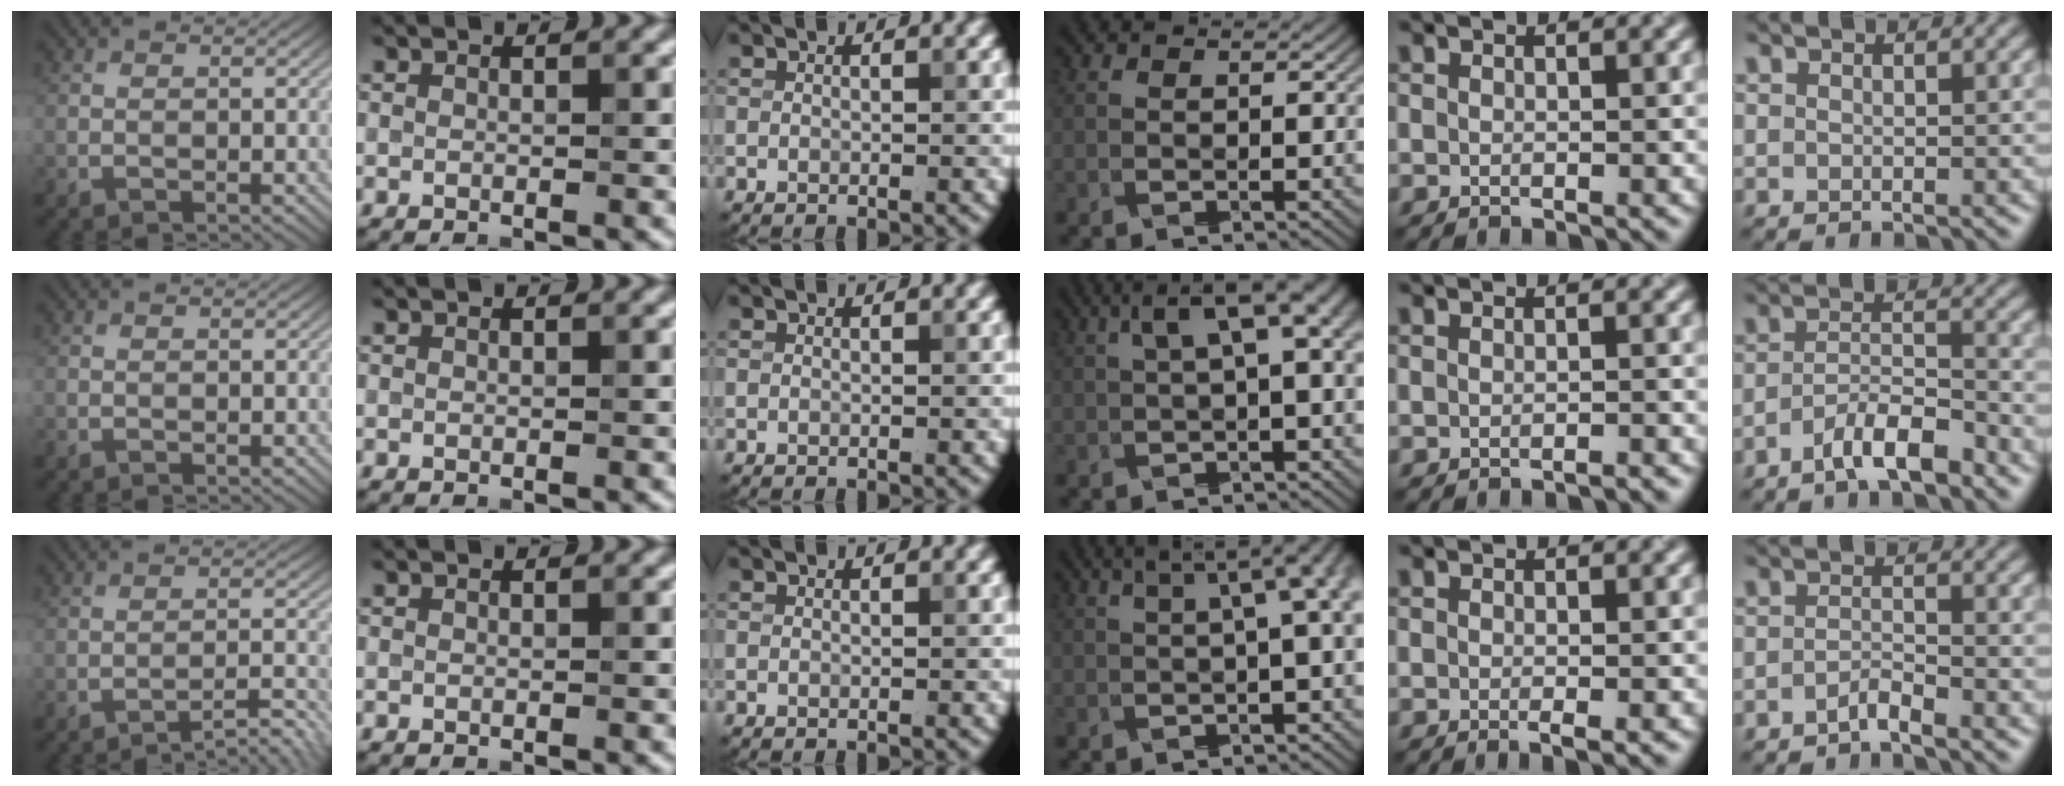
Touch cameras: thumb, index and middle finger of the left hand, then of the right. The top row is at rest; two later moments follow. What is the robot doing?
{"motion": "pour", "object": "sugar"}